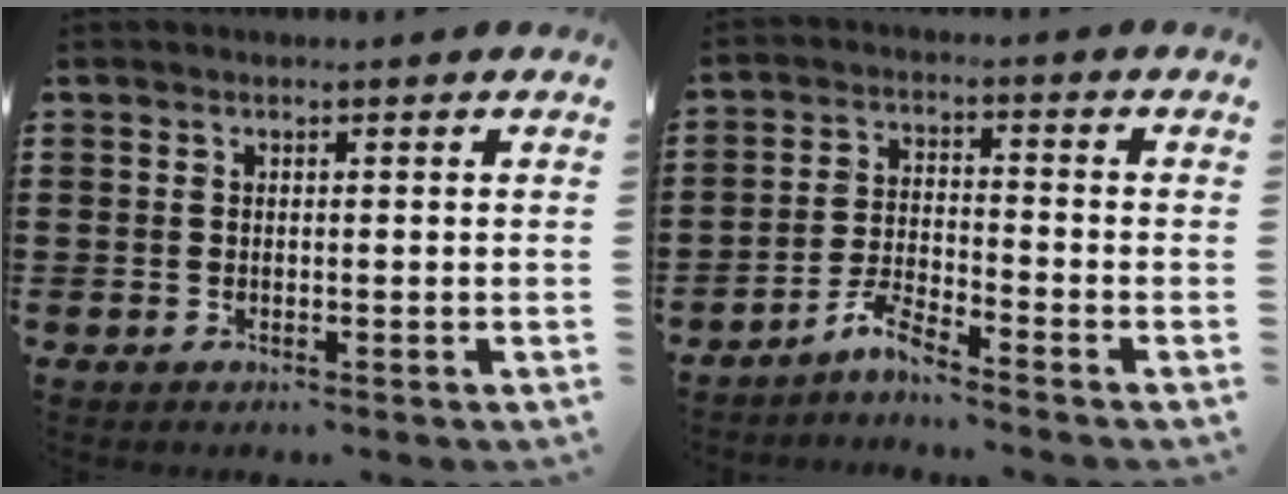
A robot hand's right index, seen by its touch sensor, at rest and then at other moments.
{"total": 4.3, "force": [-4.0, 0.2, 1.6], "torque": [-0.046, 0.002, -0.083]}